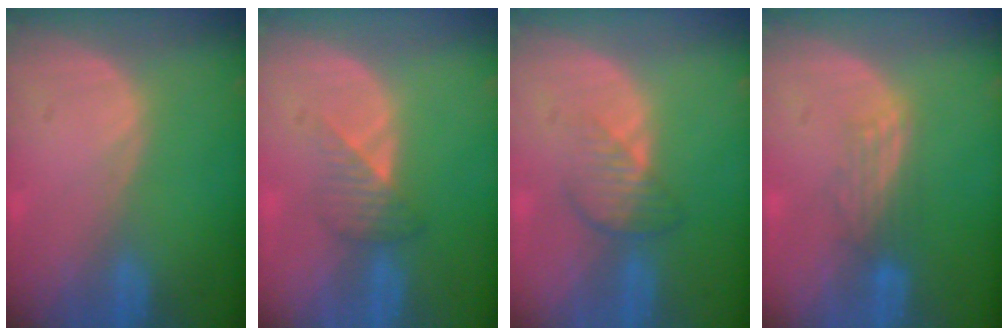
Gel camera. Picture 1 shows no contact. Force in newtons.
{"total": 3.3, "press": 3.1, "slide": 1.2}
{"total": 3.8, "press": 3.4, "slide": 1.6}
{"total": 2.8, "press": 2.7, "slide": 0.6}